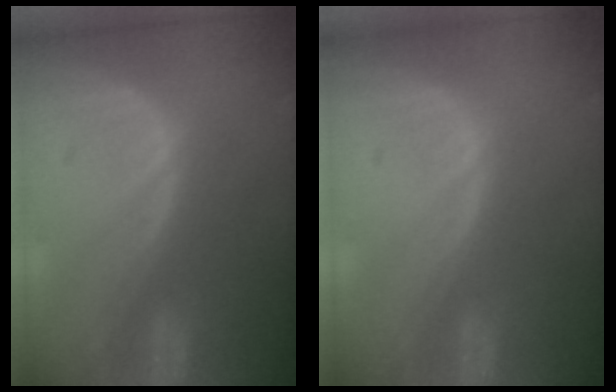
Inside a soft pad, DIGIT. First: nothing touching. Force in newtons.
{"total": 0.0}